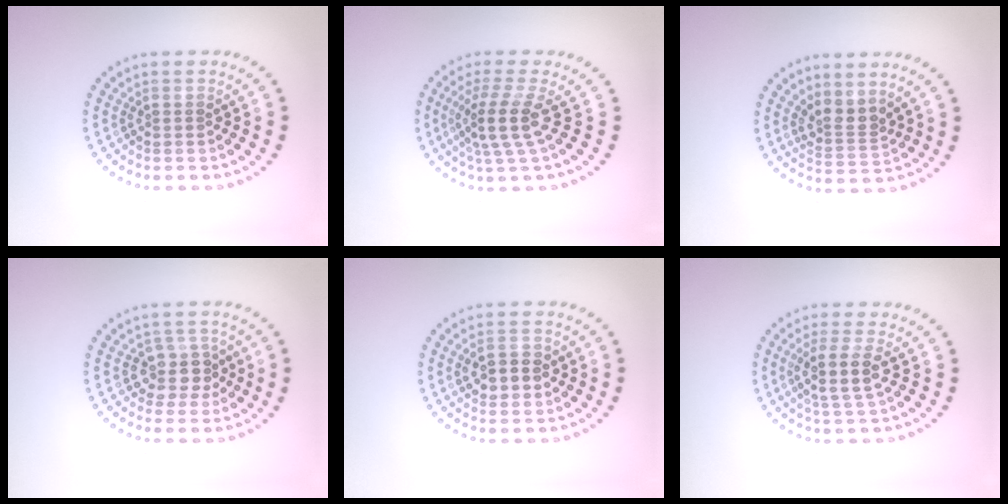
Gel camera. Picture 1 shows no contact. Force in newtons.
{"total": 3.7, "press": 2.7, "slide": 2.5}
{"total": 2.6, "press": 1.8, "slide": 1.9}
{"total": 2.8, "press": 2.4, "slide": 1.5}
{"total": 2.9, "press": 2.9, "slide": 0.2}
{"total": 3.0, "press": 2.6, "slide": 1.4}